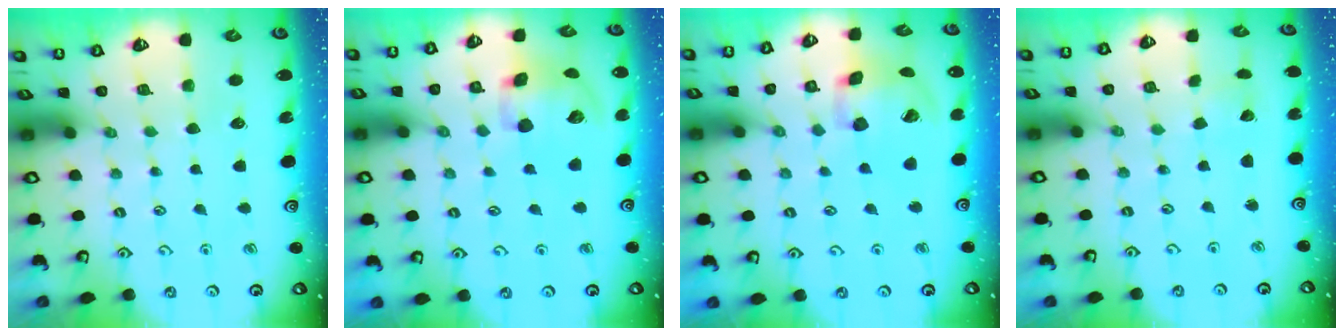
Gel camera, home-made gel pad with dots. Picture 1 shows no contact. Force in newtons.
{"total": 14.4, "press": 14.2, "slide": 2.2}
{"total": 15.4, "press": 15.2, "slide": 2.5}
{"total": 1.7, "press": 1.7, "slide": 0.1}